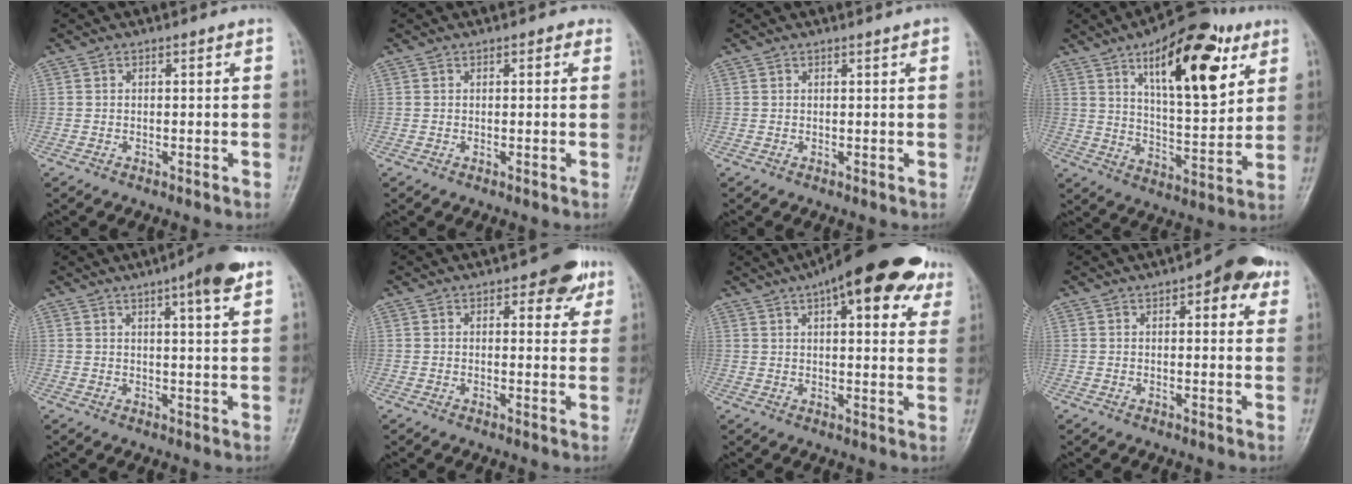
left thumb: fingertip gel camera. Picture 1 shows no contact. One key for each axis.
{"total": 1.3, "fx": 0.6, "fy": 0.7, "fz": 0.8, "tx": 0.001, "ty": 0.002, "tz": 0.003}
{"total": 2.1, "fx": 1.4, "fy": -0.2, "fz": 1.5, "tx": -0.015, "ty": 0.006, "tz": 0.017}
{"total": 20.3, "fx": 9.6, "fy": 7.8, "fz": 16.1, "tx": -0.200, "ty": -0.036, "tz": 0.151}
{"total": 7.6, "fx": 4.6, "fy": 1.1, "fz": 5.9, "tx": -0.073, "ty": -0.019, "tz": 0.062}
{"total": 6.5, "fx": 3.5, "fy": 3.0, "fz": 4.5, "tx": -0.025, "ty": -0.012, "tz": 0.037}
{"total": 21.2, "fx": 12.4, "fy": 7.9, "fz": 15.2, "tx": -0.182, "ty": -0.001, "tz": 0.159}
{"total": 8.7, "fx": 4.6, "fy": 3.9, "fz": 6.3, "tx": -0.041, "ty": -0.009, "tz": 0.049}